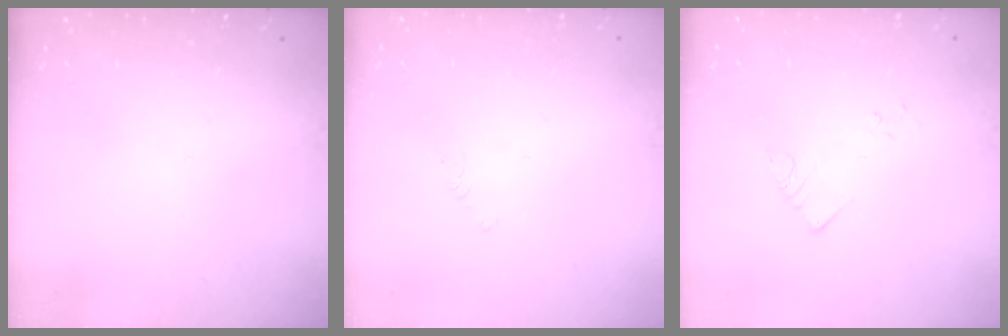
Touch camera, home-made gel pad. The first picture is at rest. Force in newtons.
{"total": 1.2, "press": 1.2, "slide": 0.2}
{"total": 2.2, "press": 2.2, "slide": 0.2}